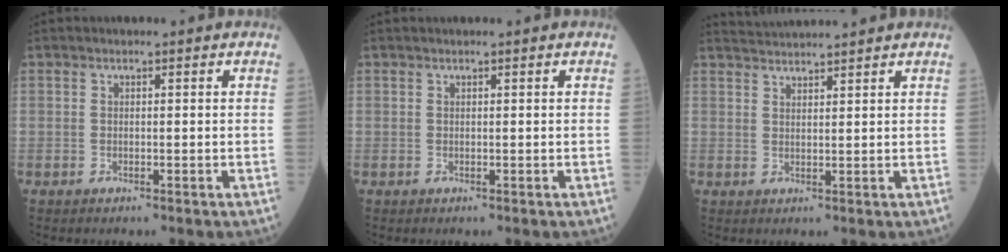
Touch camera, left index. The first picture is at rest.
{"total": 0.0}
{"total": 4.6, "force": [4.5, -0.9, 0.7], "torque": [-0.015, 0.023, 0.077]}